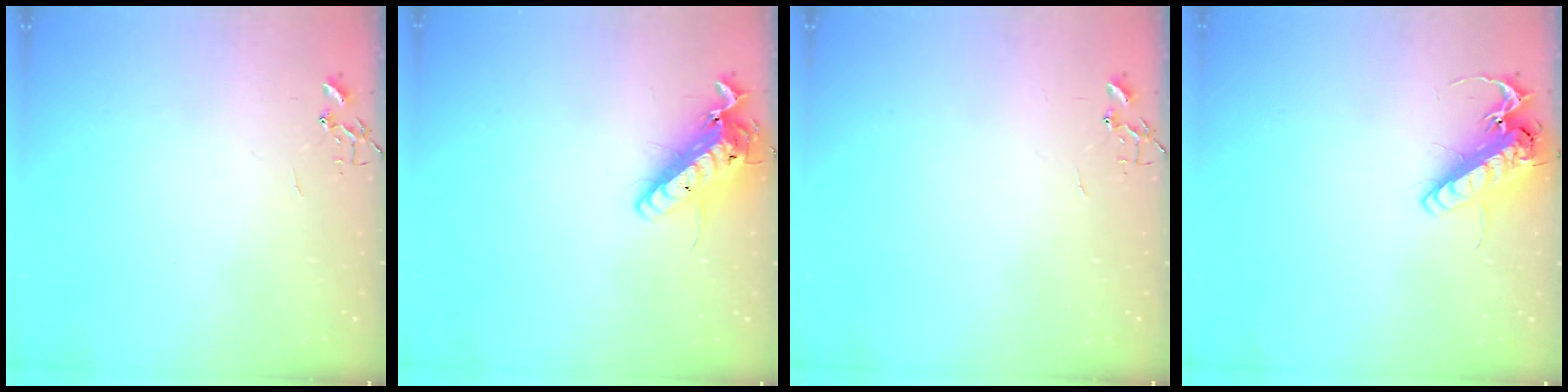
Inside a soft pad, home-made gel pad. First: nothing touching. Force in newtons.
{"total": 15.6, "press": 15.4, "slide": 2.8}
{"total": 0.0}
{"total": 14.6, "press": 14.4, "slide": 2.6}